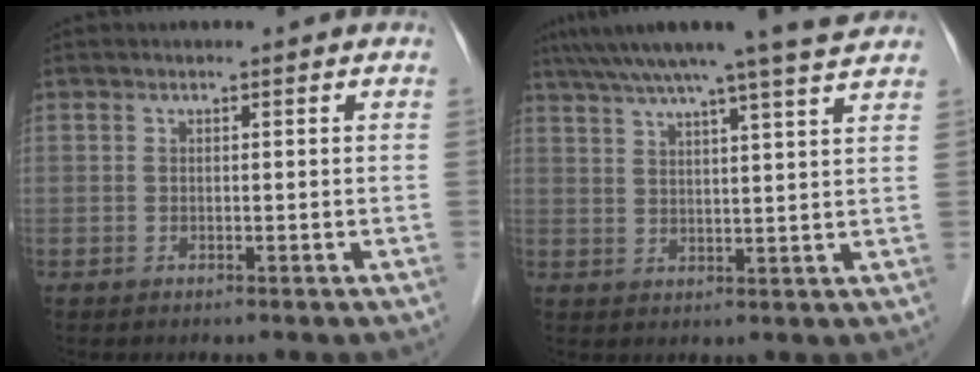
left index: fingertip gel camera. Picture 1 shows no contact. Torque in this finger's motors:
{"motor_torque": [0.91, -1.23, 0.53, 0.21]}